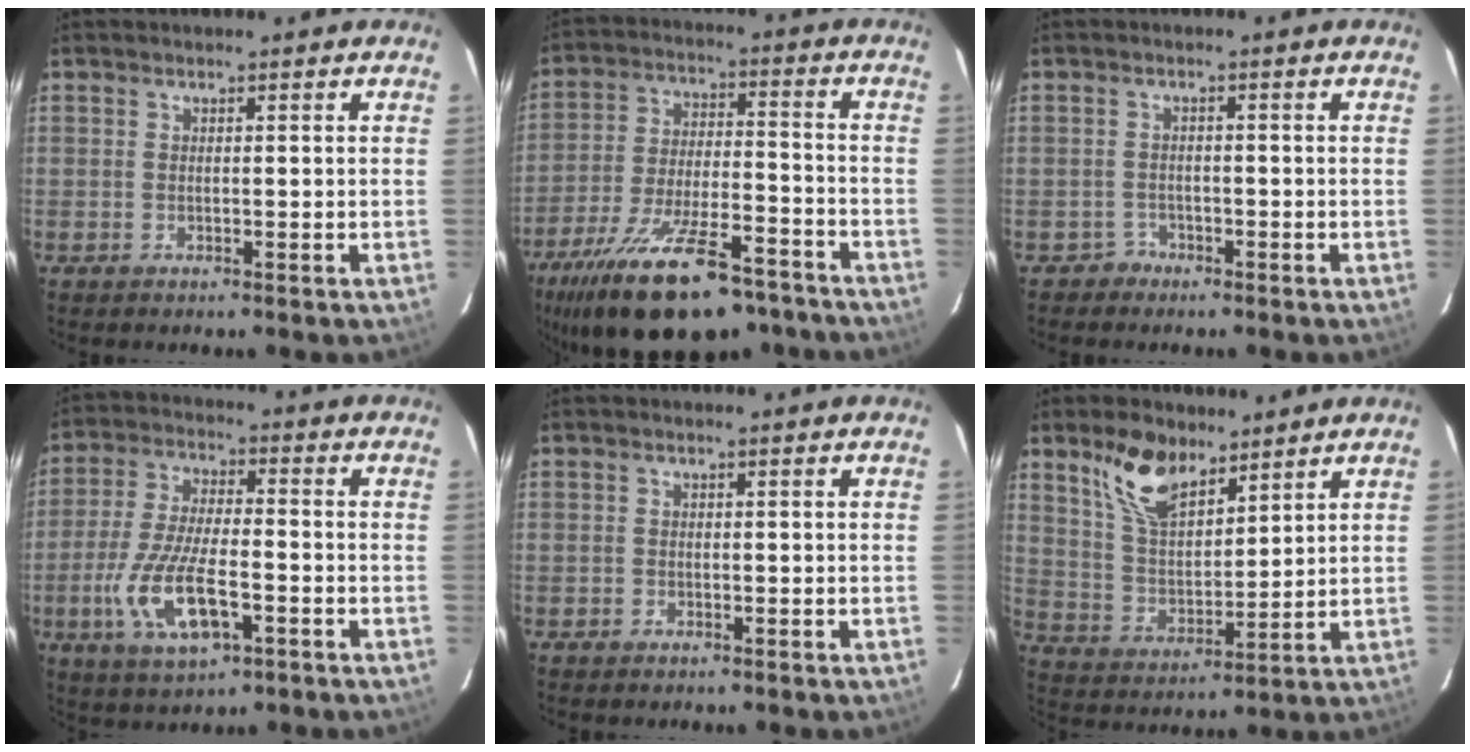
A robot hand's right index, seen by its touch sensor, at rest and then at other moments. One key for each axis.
{"total": 24.0, "fx": -17.8, "fy": 8.1, "fz": 13.9, "tx": -0.262, "ty": -0.034, "tz": -0.269}
{"total": 2.0, "fx": -1.5, "fy": 1.4, "fz": -0.4, "tx": 0.005, "ty": 0.009, "tz": -0.025}
{"total": 13.7, "fx": -5.1, "fy": 4.7, "fz": 11.8, "tx": -0.248, "ty": -0.017, "tz": -0.091}
{"total": 0.8, "fx": -0.5, "fy": 0.5, "fz": 0.0, "tx": -0.001, "ty": 0.003, "tz": -0.009}
{"total": 11.2, "fx": 7.7, "fy": 5.1, "fz": 6.4, "tx": -0.120, "ty": 0.011, "tz": 0.153}